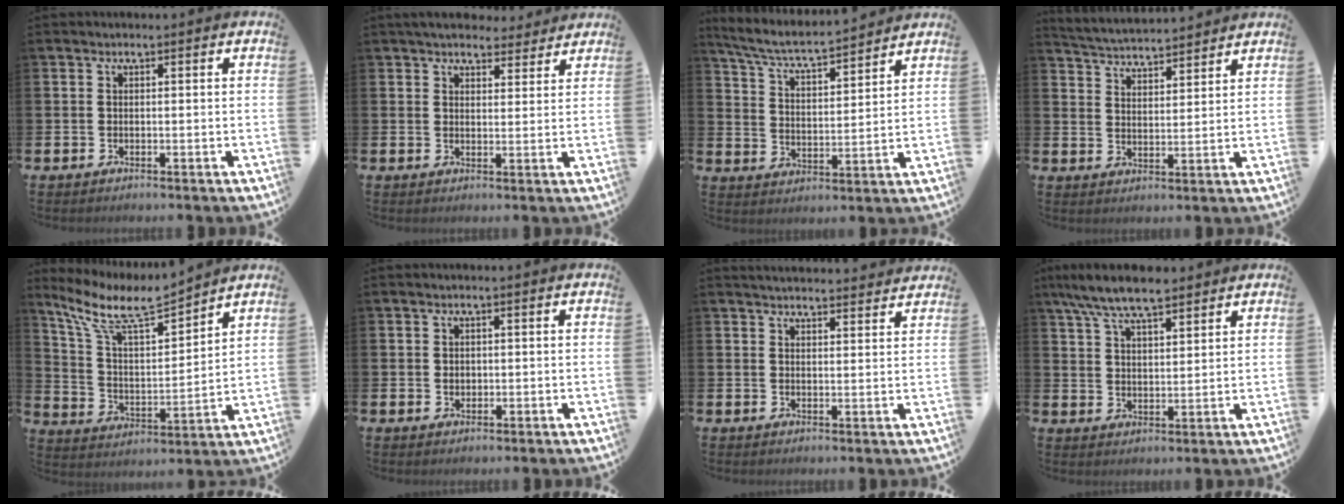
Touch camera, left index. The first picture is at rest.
{"total": 4.8, "force": [4.6, 1.5, 0.4], "torque": [-0.015, -0.023, 0.083]}
{"total": 6.0, "force": [5.7, 0.4, 1.9], "torque": [-0.063, -0.044, 0.095]}
{"total": 4.4, "force": [4.4, 0.3, -0.2], "torque": [-0.018, -0.030, 0.078]}
{"total": 8.9, "force": [7.9, 1.7, 3.8], "torque": [-0.113, -0.046, 0.137]}
{"total": 1.1, "force": [0.3, 1.0, 0.4], "torque": [0.002, 0.003, 0.002]}
{"total": 3.6, "force": [3.6, 0.2, 0.2], "torque": [-0.008, -0.019, 0.066]}
{"total": 7.9, "force": [7.1, 1.6, 3.1], "torque": [-0.080, -0.020, 0.130]}